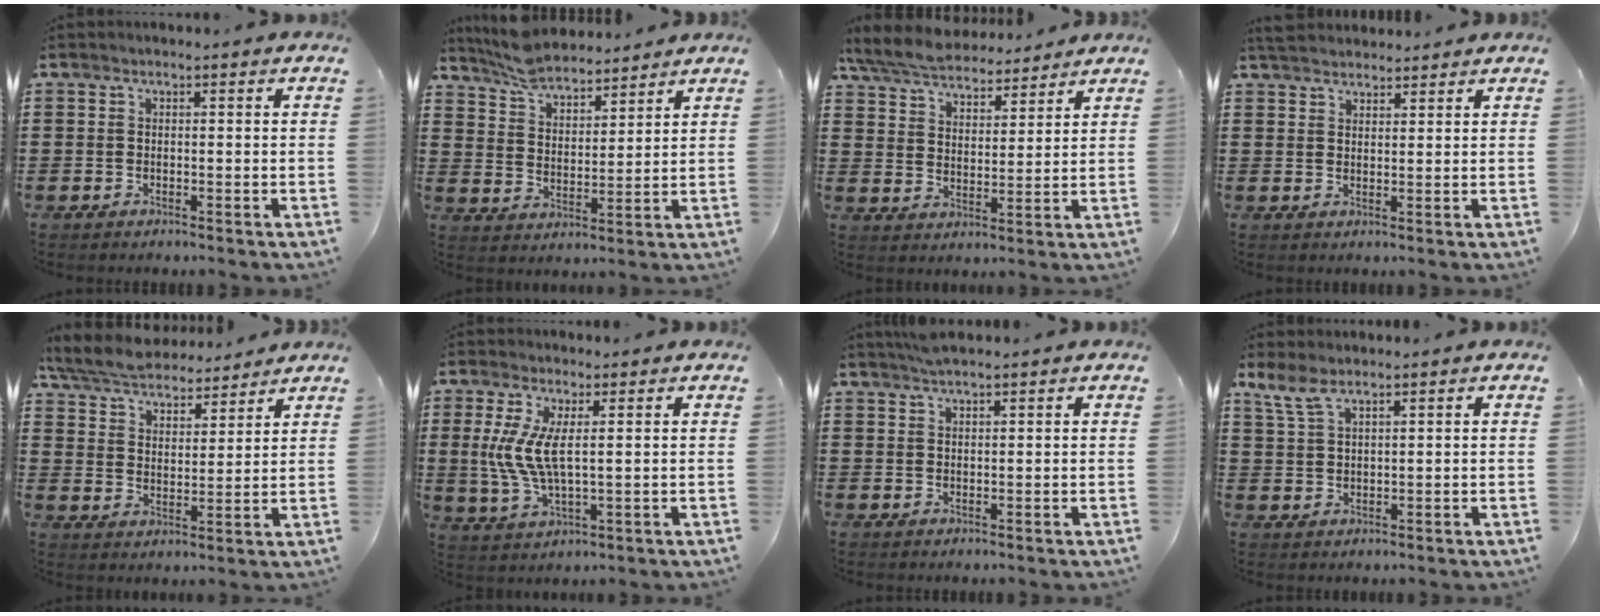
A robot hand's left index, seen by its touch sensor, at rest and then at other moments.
{"total": 7.1, "force": [6.6, 1.8, 1.8], "torque": [-0.060, -0.019, 0.123]}
{"total": 6.0, "force": [5.8, 1.2, 1.3], "torque": [-0.055, -0.027, 0.100]}
{"total": 3.1, "force": [3.0, 0.6, 0.4], "torque": [-0.016, 0.000, 0.058]}
{"total": 5.7, "force": [5.6, 0.9, 1.2], "torque": [-0.052, -0.030, 0.096]}
{"total": 6.9, "force": [1.3, 2.3, 6.3], "torque": [-0.147, -0.007, 0.019]}
{"total": 1.9, "force": [1.7, 0.1, 0.7], "torque": [-0.017, 0.000, 0.033]}
{"total": 4.3, "force": [2.9, 1.4, 2.9], "torque": [-0.065, 0.003, 0.054]}